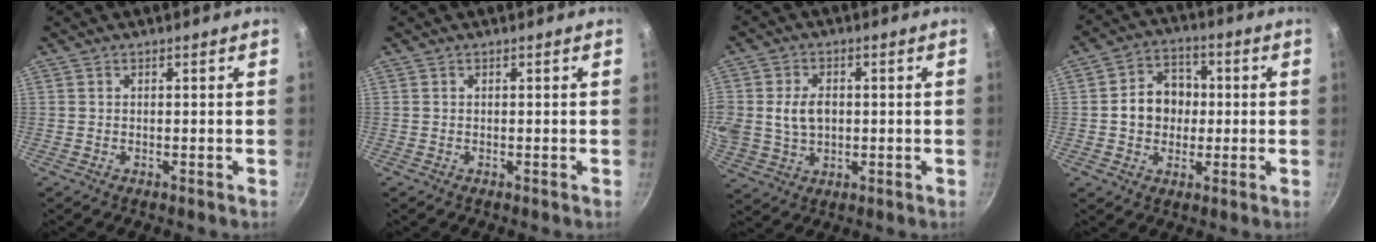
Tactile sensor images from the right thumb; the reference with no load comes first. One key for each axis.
{"total": 0.0}
{"total": 12.4, "fx": 1.0, "fy": 9.8, "fz": 7.5, "tx": -0.158, "ty": 0.018, "tz": 0.024}
{"total": 9.6, "fx": 0.1, "fy": 7.9, "fz": 5.3, "tx": -0.052, "ty": 0.016, "tz": -0.009}